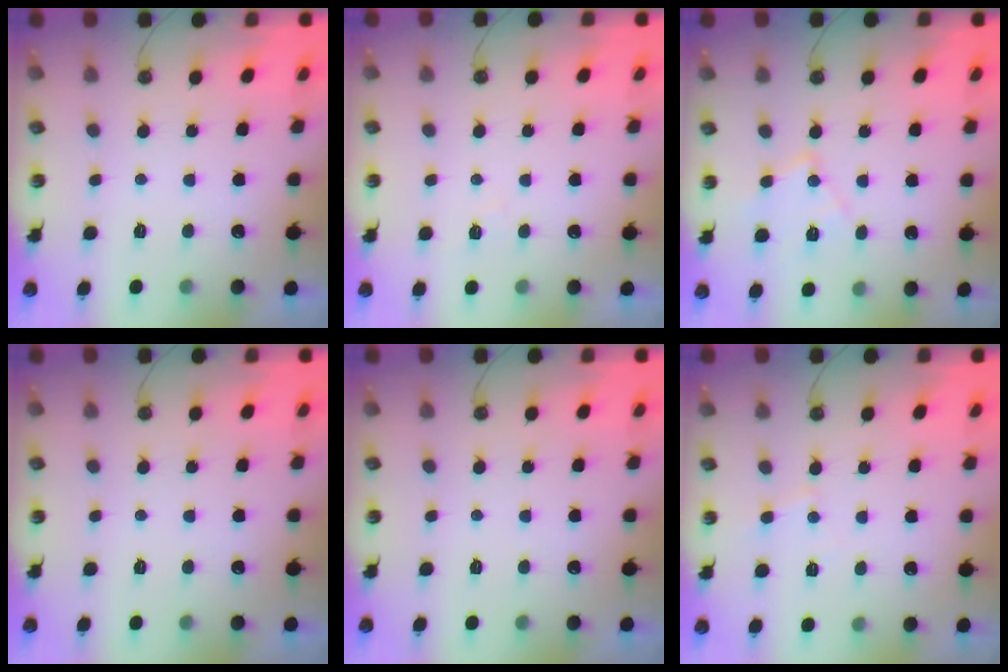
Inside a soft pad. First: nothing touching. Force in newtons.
{"total": 3.6, "press": 3.5, "slide": 0.6}
{"total": 10.1, "press": 10.1, "slide": 0.8}
{"total": 0.0}
{"total": 0.0}
{"total": 4.0, "press": 3.9, "slide": 0.6}